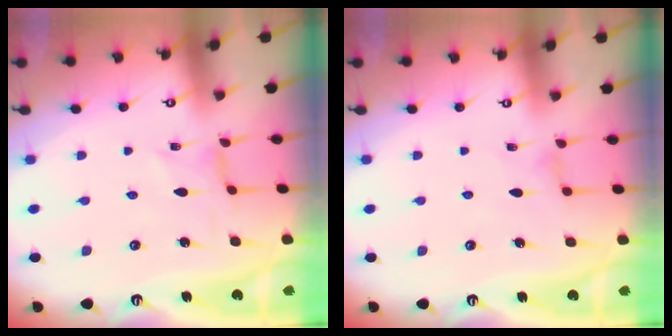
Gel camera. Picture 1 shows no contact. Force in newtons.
{"total": 1.8, "press": 1.7, "slide": 0.4}